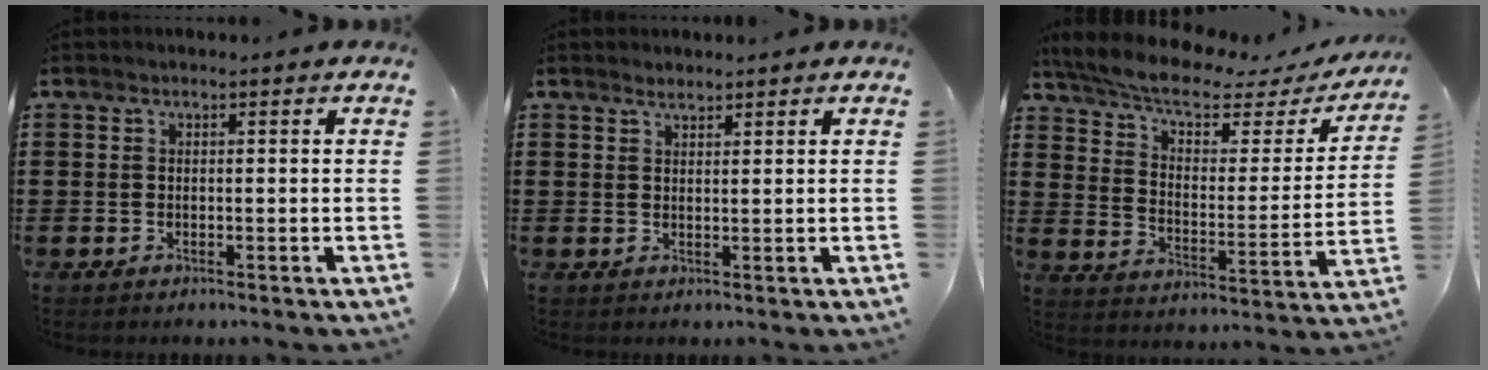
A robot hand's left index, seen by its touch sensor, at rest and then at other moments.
{"total": 1.3, "force": [1.3, 0.2, 0.4], "torque": [-0.008, 0.002, 0.024]}
{"total": 7.9, "force": [6.2, 1.7, 4.6], "torque": [-0.114, -0.032, 0.106]}